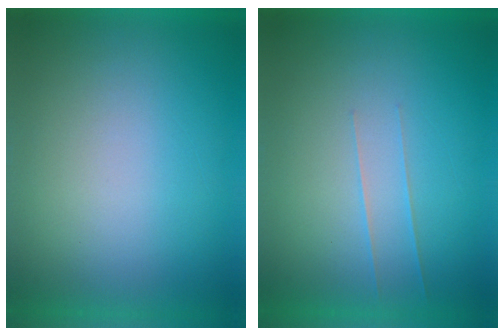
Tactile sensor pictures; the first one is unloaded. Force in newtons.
{"total": 1.7}